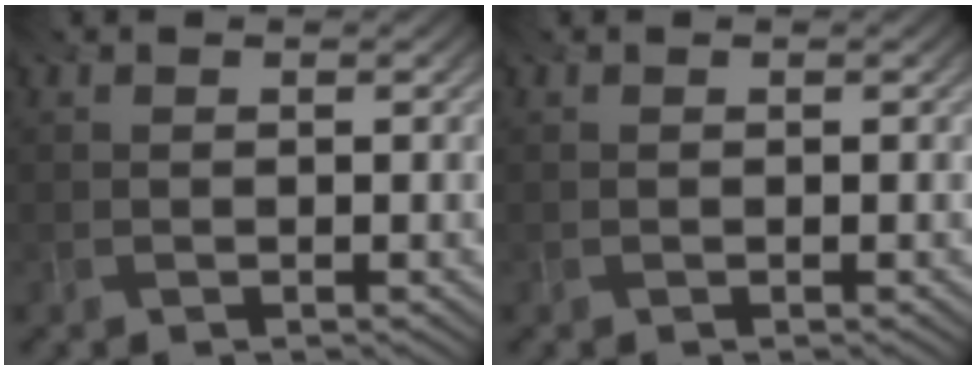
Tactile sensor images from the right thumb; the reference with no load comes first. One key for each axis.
{"total": 0.0}